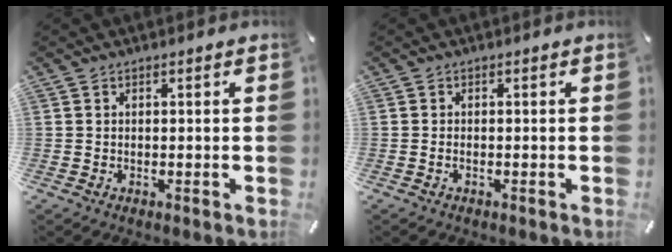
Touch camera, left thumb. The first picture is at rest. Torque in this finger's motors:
{"motor_torque": [-0.33, 0.07, 0.02, 0.18, 0.00]}